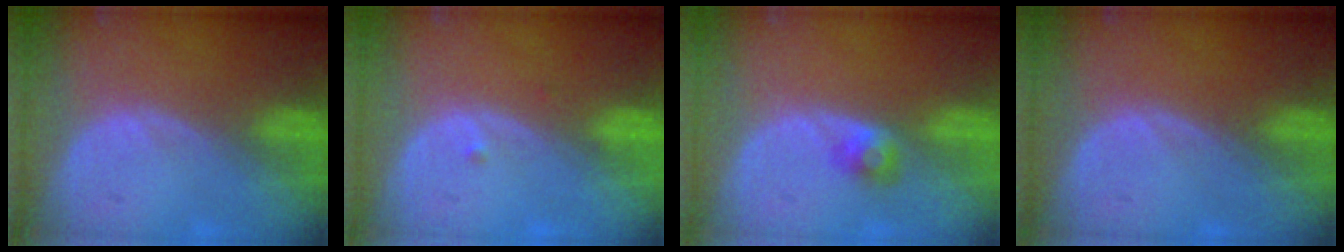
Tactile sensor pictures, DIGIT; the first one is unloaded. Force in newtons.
{"total": 0.6, "press": 0.5, "slide": 0.3}
{"total": 2.5, "press": 2.3, "slide": 0.9}
{"total": 0.0}